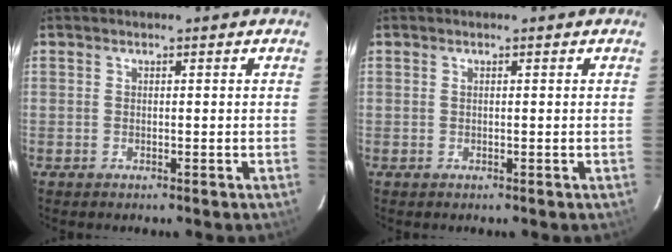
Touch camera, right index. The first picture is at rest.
{"total": 0.0}